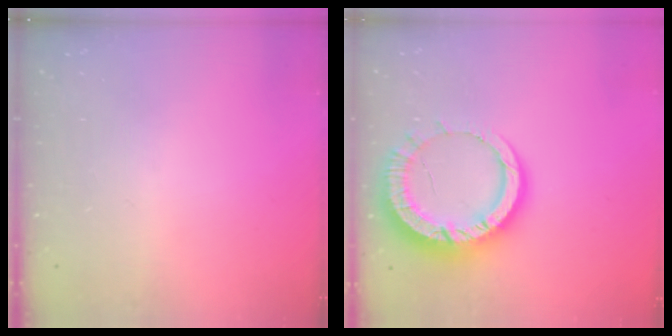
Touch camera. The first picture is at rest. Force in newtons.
{"total": 14.2, "press": 14.1, "slide": 1.5}